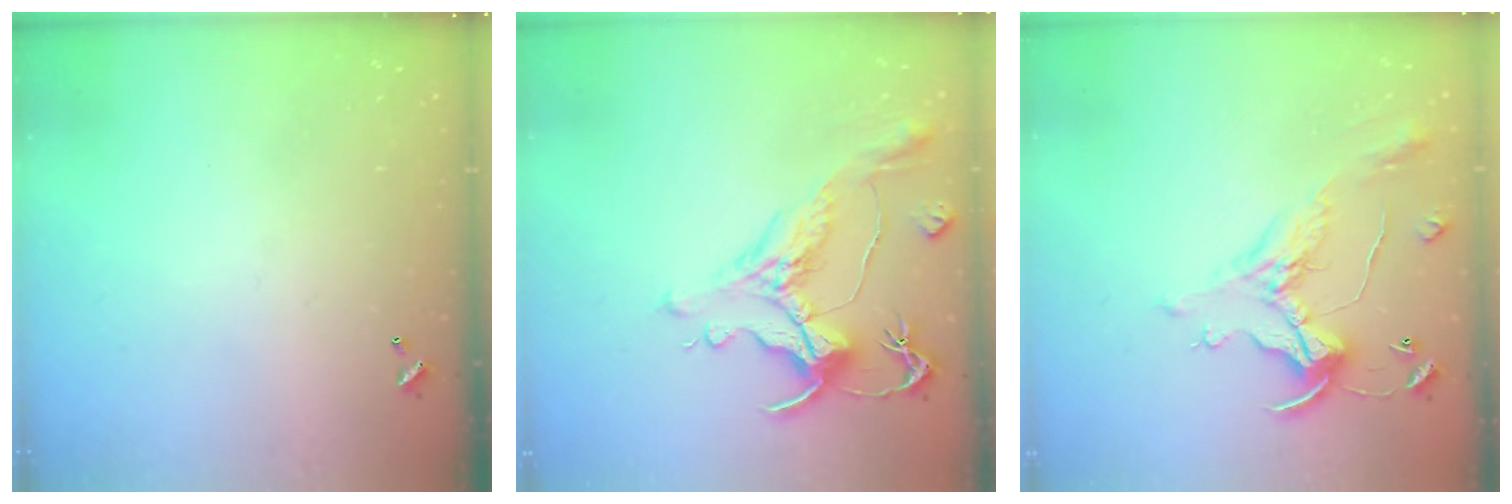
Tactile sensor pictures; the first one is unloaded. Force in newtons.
{"total": 1.7, "press": 0.9, "slide": 1.4}
{"total": 1.8, "press": 1.5, "slide": 1.1}